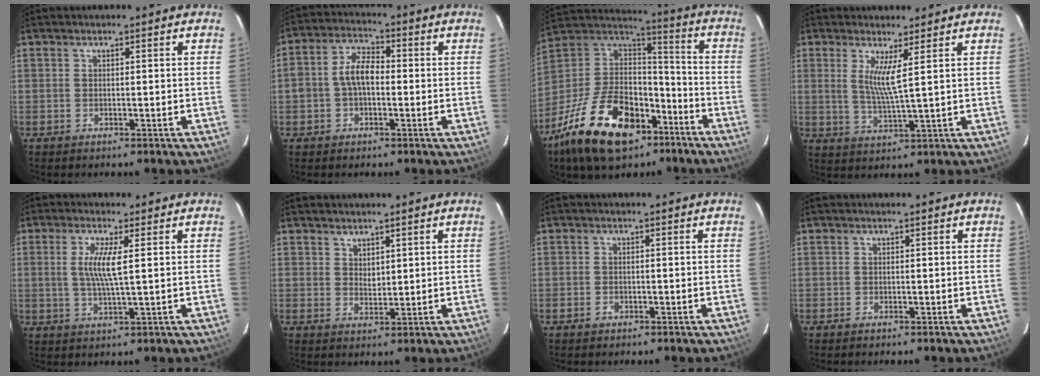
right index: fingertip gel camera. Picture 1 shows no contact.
{"total": 6.4, "force": [-0.7, 3.8, 5.0], "torque": [-0.099, 0.020, -0.013]}
{"total": 26.6, "force": [-15.2, 14.3, 16.5], "torque": [-0.337, 0.003, -0.249]}
{"total": 5.0, "force": [2.0, -0.5, 4.6], "torque": [-0.088, -0.016, 0.035]}
{"total": 5.7, "force": [1.1, 0.1, 5.6], "torque": [-0.113, -0.006, 0.020]}
{"total": 2.3, "force": [1.8, 1.3, 0.7], "torque": [-0.008, 0.001, 0.034]}
{"total": 1.3, "force": [-0.7, 0.9, 0.5], "torque": [-0.009, 0.001, -0.011]}
{"total": 0.0}